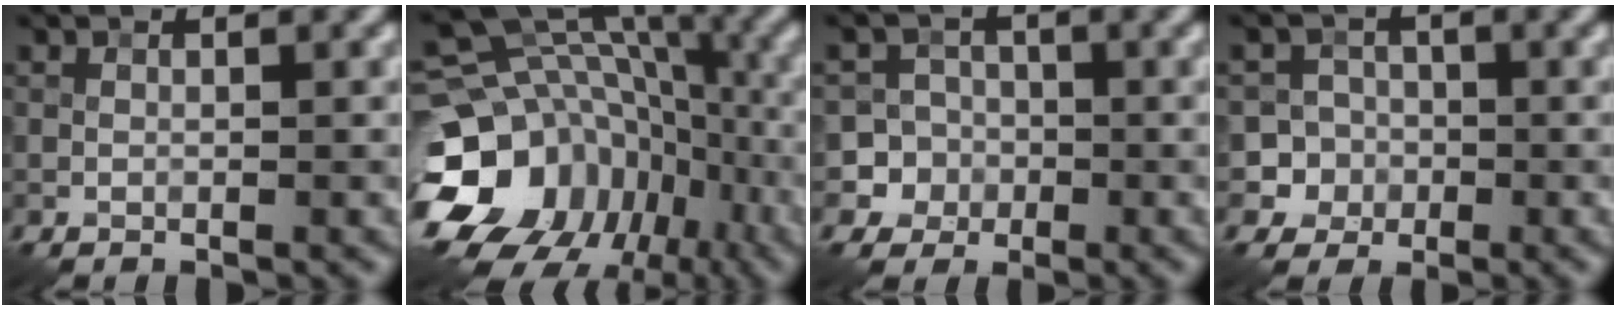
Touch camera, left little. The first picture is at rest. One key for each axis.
{"total": 17.6, "fx": -6.8, "fy": 13.9, "fz": 8.3, "tx": -0.186, "ty": 0.002, "tz": -0.096}
{"total": 5.6, "fx": -2.0, "fy": 5.3, "fz": 0.4, "tx": 0.013, "ty": 0.011, "tz": -0.055}
{"total": 4.9, "fx": -1.7, "fy": 4.6, "fz": 0.3, "tx": 0.018, "ty": 0.011, "tz": -0.047}